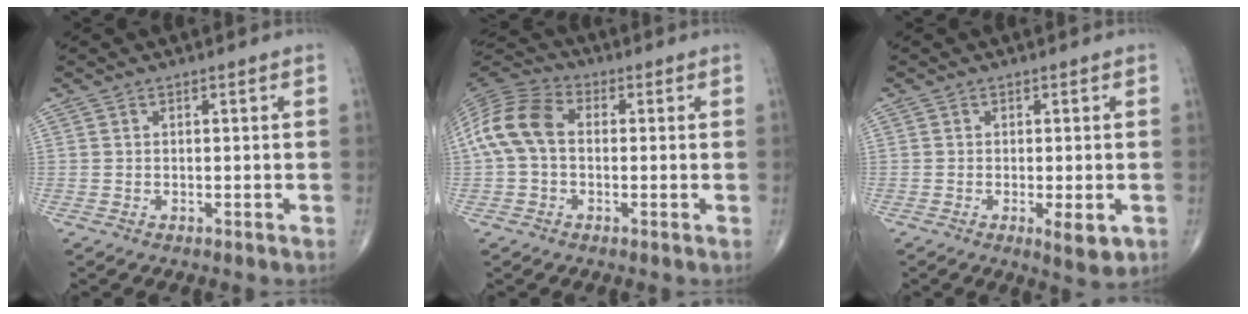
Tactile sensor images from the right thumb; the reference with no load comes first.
{"total": 10.9, "force": [0.2, 7.5, 8.0], "torque": [-0.165, 0.030, -0.008]}
{"total": 4.4, "force": [-1.4, 1.4, 4.0], "torque": [-0.057, -0.011, -0.017]}